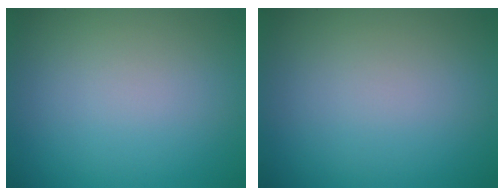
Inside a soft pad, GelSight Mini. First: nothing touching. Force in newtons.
{"total": 0.0}